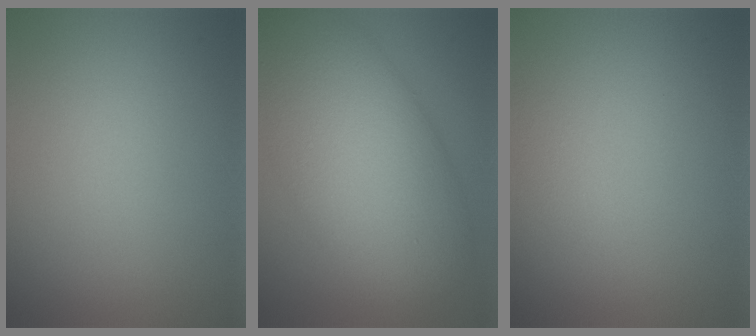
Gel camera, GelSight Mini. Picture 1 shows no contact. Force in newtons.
{"total": 13.0, "press": 12.9, "slide": 0.8}
{"total": 1.1, "press": 1.1, "slide": 0.0}